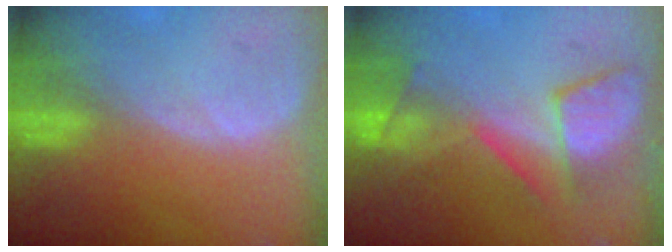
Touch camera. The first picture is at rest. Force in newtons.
{"total": 8.3, "press": 8.3, "slide": 0.5}